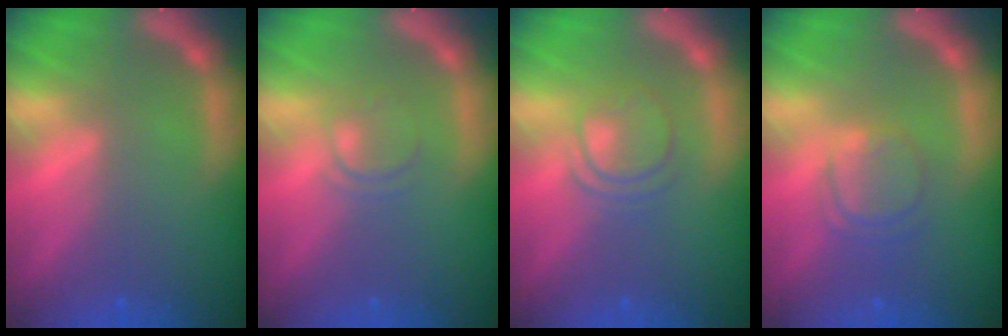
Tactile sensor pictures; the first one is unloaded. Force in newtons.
{"total": 2.0}
{"total": 3.5}
{"total": 3.5}